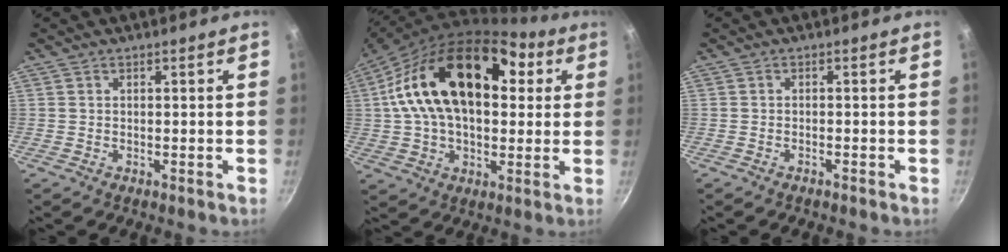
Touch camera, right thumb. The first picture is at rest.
{"total": 25.1, "force": [5.3, 15.5, 19.0], "torque": [-0.311, 0.031, 0.069]}
{"total": 0.7, "force": [-0.6, -0.1, 0.3], "torque": [-0.014, 0.005, -0.011]}